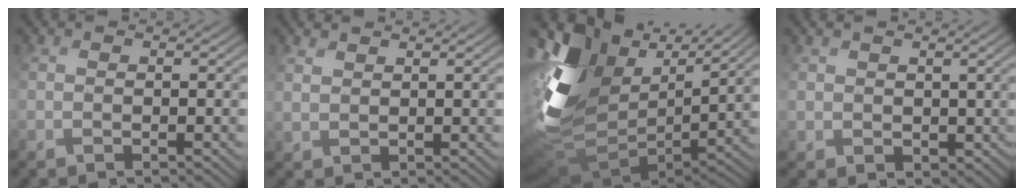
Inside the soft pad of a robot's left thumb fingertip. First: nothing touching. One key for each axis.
{"total": 2.2, "fx": 1.9, "fy": -0.1, "fz": -1.1, "tx": 0.013, "ty": 0.000, "tz": 0.039}
{"total": 11.9, "fx": 2.9, "fy": 8.3, "fz": 8.0, "tx": -0.228, "ty": -0.010, "tz": 0.069}
{"total": 2.7, "fx": 1.2, "fy": 0.6, "fz": -2.4, "tx": 0.028, "ty": -0.006, "tz": 0.030}